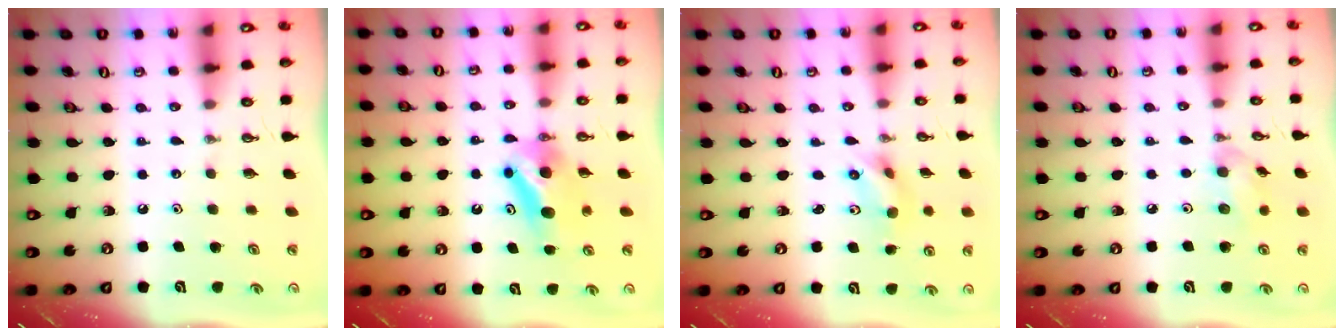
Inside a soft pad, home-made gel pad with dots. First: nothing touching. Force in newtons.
{"total": 7.9, "press": 5.4, "slide": 5.7}
{"total": 7.3, "press": 2.5, "slide": 6.8}
{"total": 7.2, "press": 7.1, "slide": 0.6}